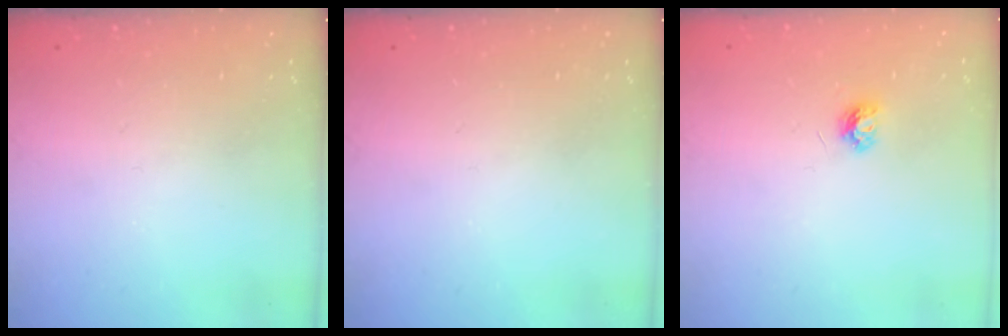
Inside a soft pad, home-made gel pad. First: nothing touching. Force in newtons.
{"total": 0.0}
{"total": 4.0, "press": 4.0, "slide": 0.4}